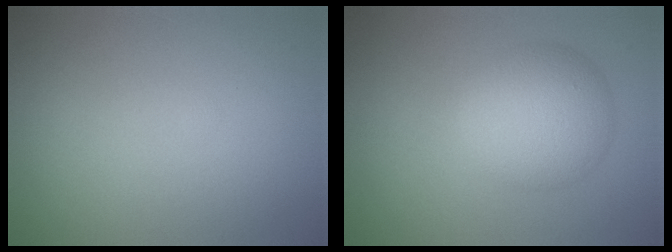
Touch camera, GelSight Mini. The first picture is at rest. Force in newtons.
{"total": 5.6, "press": 5.6, "slide": 0.2}